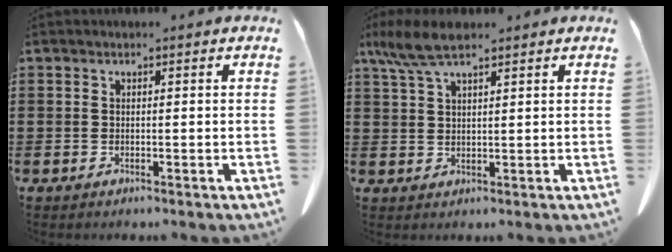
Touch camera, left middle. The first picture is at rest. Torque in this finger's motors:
{"motor_torque": [1.25, -0.13, 0.44, 0.12]}